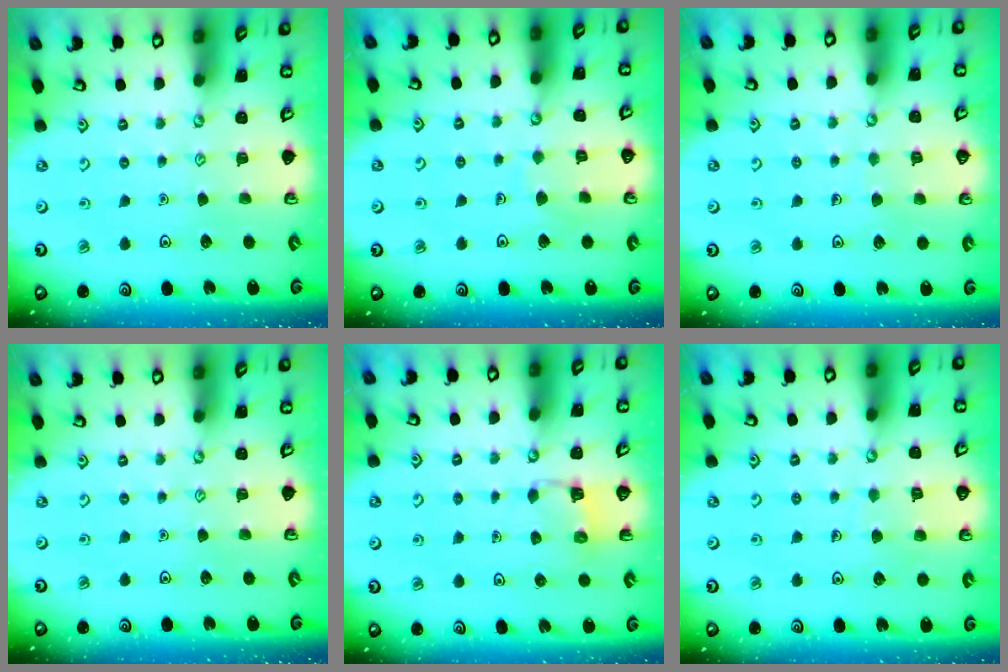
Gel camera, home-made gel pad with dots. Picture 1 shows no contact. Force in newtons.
{"total": 4.9, "press": 4.8, "slide": 0.4}
{"total": 3.6, "press": 3.6, "slide": 0.3}
{"total": 0.0}
{"total": 3.3, "press": 3.2, "slide": 0.6}
{"total": 5.6, "press": 5.6, "slide": 0.2}